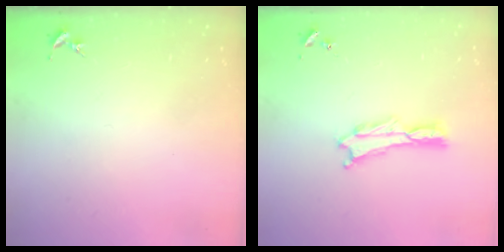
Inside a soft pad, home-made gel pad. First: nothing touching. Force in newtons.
{"total": 0.8, "press": 0.7, "slide": 0.2}